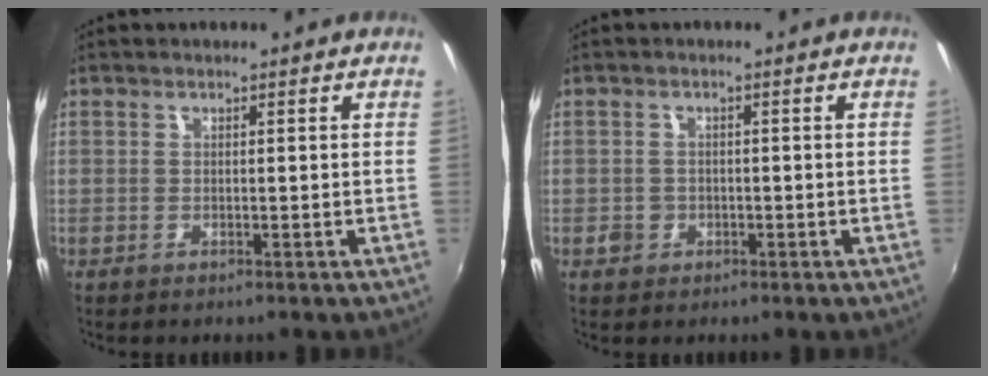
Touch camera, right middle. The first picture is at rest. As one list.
[{"total": 2.2, "force": [-0.9, 2.0, 0.5], "torque": [-0.010, 0.000, -0.013]}]